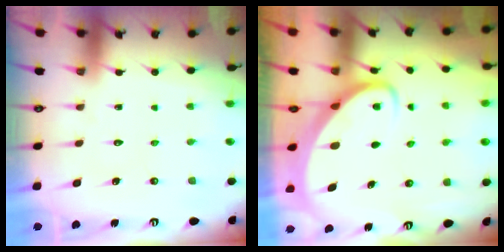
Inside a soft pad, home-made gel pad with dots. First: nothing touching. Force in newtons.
{"total": 3.0, "press": 3.0, "slide": 0.4}